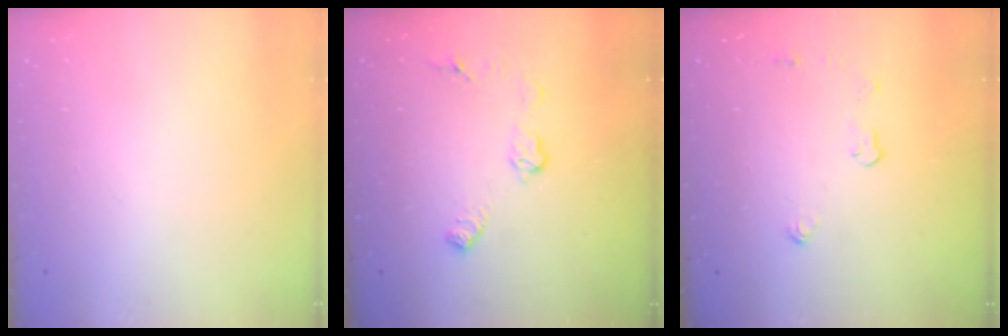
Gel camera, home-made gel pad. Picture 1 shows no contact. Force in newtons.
{"total": 7.6, "press": 7.6, "slide": 0.5}
{"total": 3.9, "press": 3.9, "slide": 0.2}